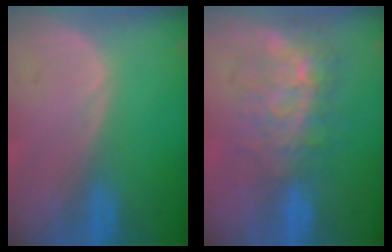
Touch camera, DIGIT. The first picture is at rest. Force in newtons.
{"total": 9.0, "press": 7.6, "slide": 4.8}